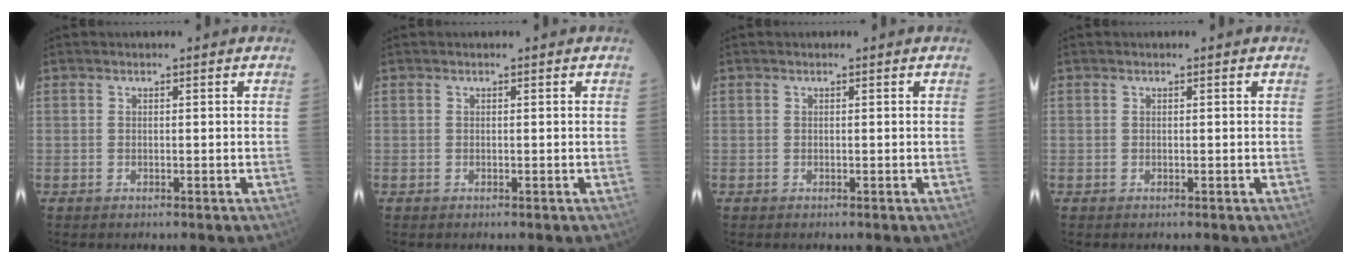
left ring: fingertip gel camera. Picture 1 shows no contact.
{"total": 0.0}
{"total": 0.0}
{"total": 0.0}